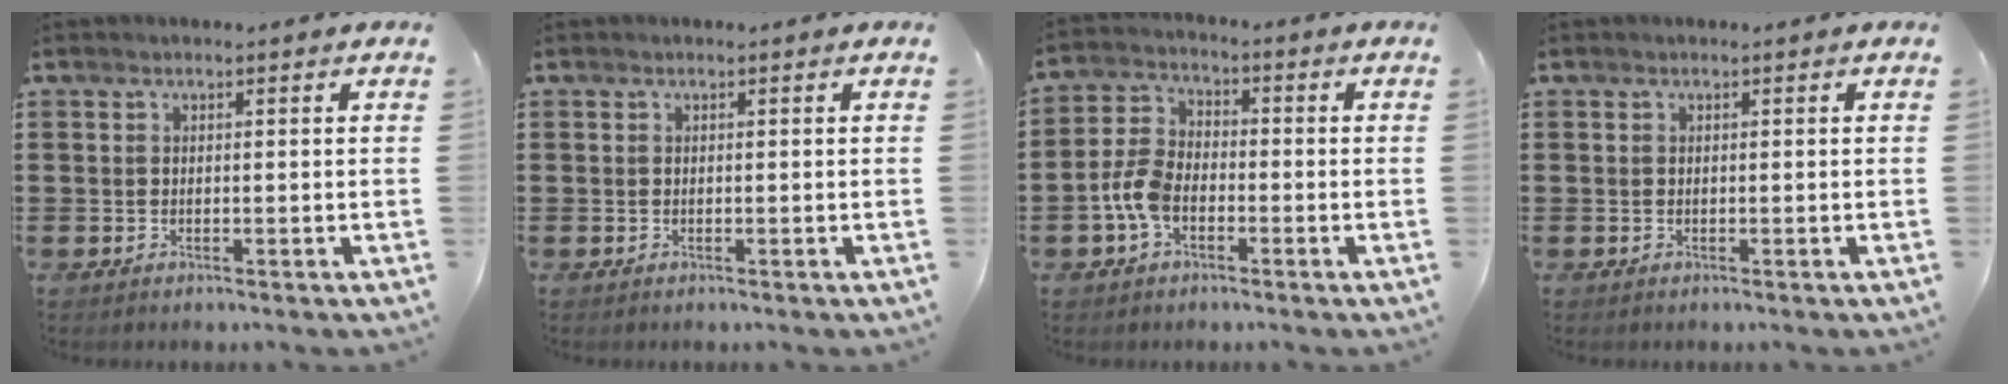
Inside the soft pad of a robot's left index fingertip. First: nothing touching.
{"total": 0.0}
{"total": 6.0, "force": [-2.3, 3.6, 4.2], "torque": [-0.115, 0.001, -0.053]}
{"total": 0.0}